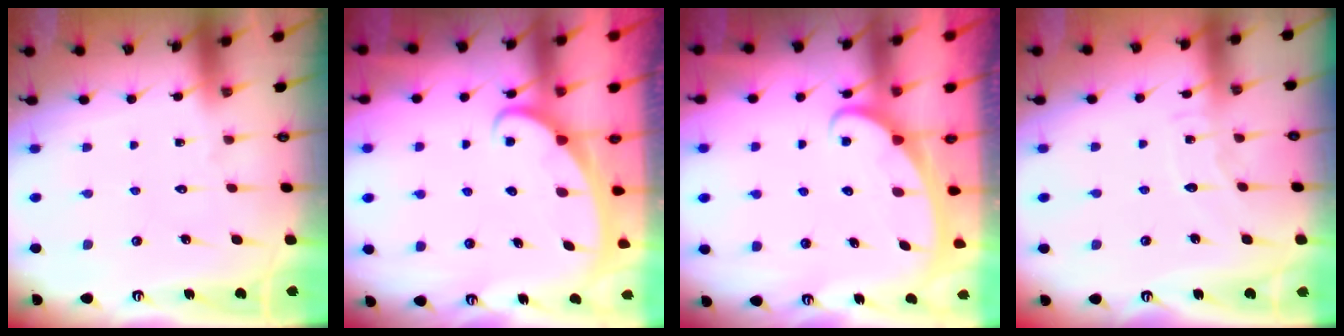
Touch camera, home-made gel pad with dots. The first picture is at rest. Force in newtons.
{"total": 2.4, "press": 2.4, "slide": 0.3}
{"total": 2.3, "press": 2.3, "slide": 0.3}
{"total": 5.3, "press": 5.3, "slide": 0.5}